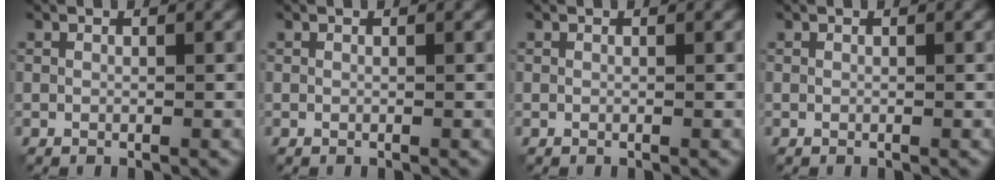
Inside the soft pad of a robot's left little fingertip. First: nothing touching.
{"total": 0.0}
{"total": 0.0}
{"total": 0.0}